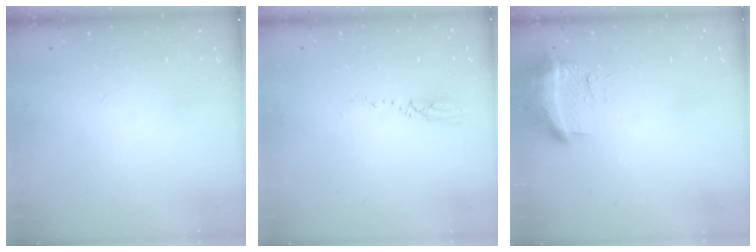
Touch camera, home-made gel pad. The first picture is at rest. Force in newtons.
{"total": 3.3, "press": 3.2, "slide": 0.5}
{"total": 11.3, "press": 10.3, "slide": 4.7}